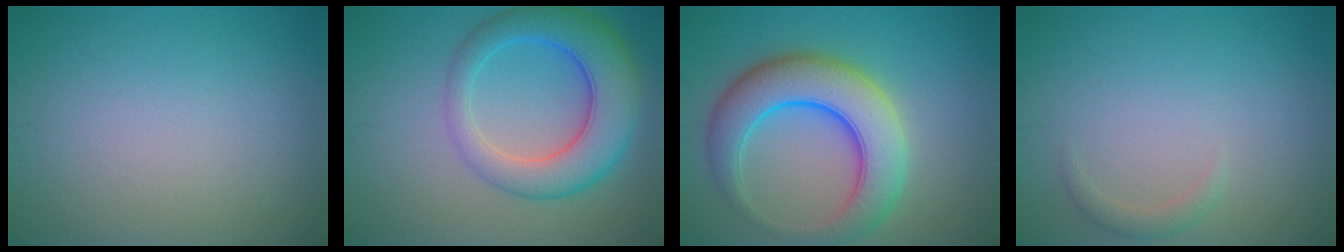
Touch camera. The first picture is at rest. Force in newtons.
{"total": 7.5, "press": 7.5, "slide": 0.2}
{"total": 8.4, "press": 8.4, "slide": 0.2}
{"total": 1.1, "press": 1.1, "slide": 0.1}